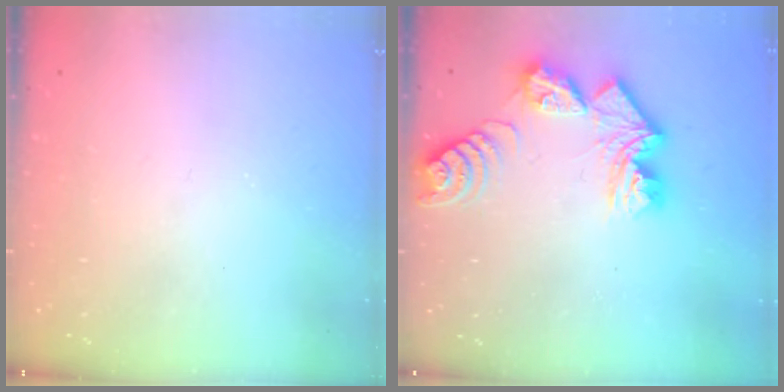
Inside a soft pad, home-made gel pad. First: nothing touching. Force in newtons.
{"total": 14.4, "press": 14.3, "slide": 1.6}